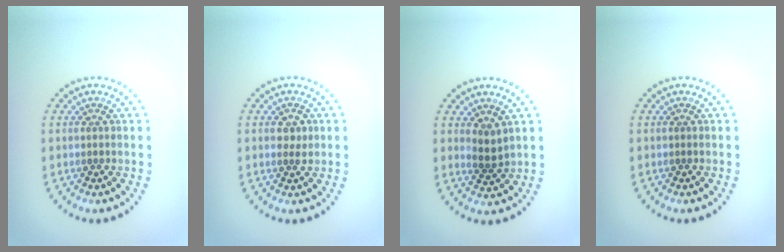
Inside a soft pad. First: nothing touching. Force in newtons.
{"total": 1.3, "press": 1.3, "slide": 0.3}
{"total": 1.8, "press": 1.5, "slide": 1.0}
{"total": 0.0}